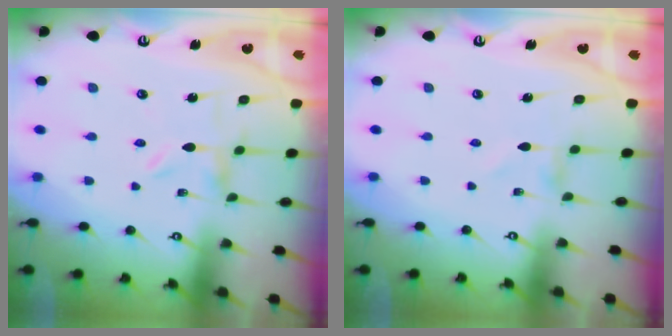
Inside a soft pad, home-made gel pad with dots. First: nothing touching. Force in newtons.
{"total": 0.0}